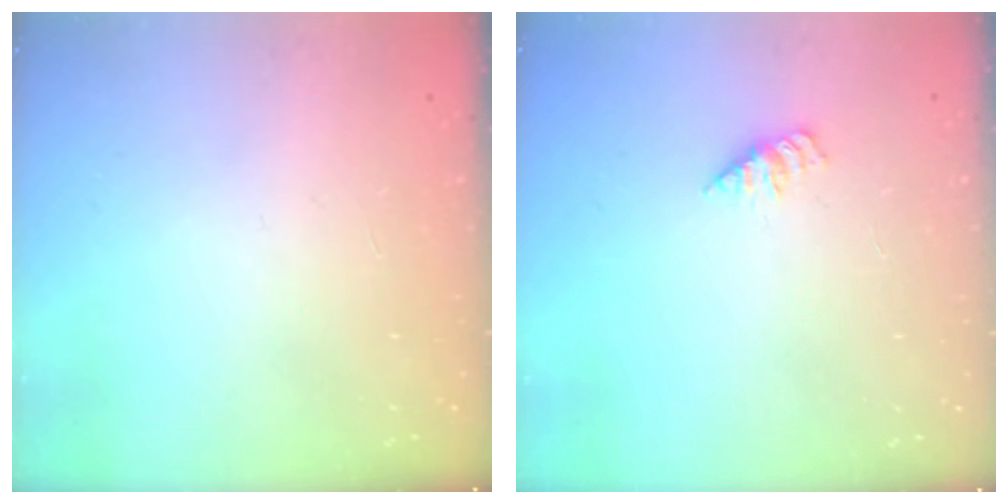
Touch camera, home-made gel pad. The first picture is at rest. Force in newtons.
{"total": 1.4, "press": 1.3, "slide": 0.2}